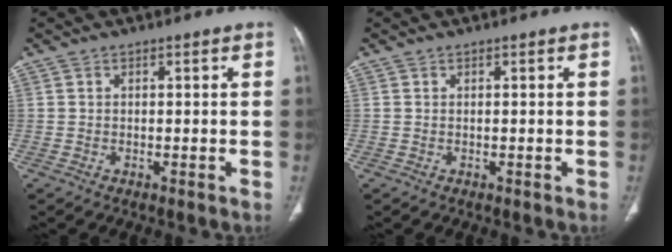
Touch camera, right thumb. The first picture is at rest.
{"total": 0.0}